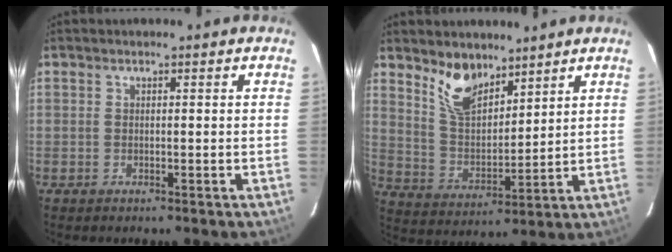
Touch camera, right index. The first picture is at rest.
{"total": 9.7, "force": [7.3, 4.1, 4.9], "torque": [-0.089, -0.002, 0.146]}